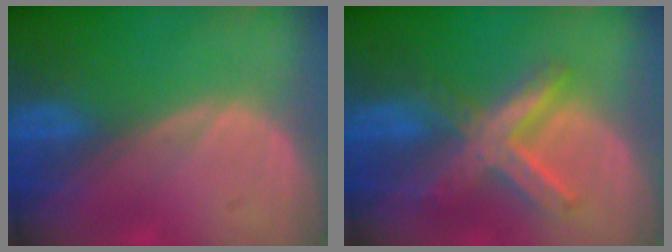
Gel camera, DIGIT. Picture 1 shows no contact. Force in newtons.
{"total": 7.9, "press": 6.8, "slide": 4.0}